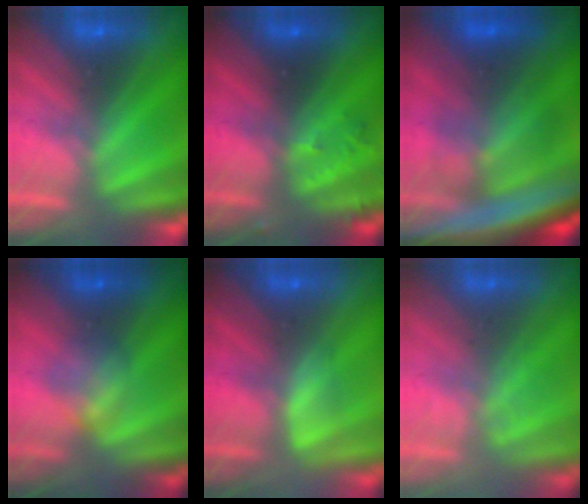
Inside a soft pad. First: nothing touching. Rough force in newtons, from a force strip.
{"total": 2.8}
{"total": 8.7}
{"total": 2.4}
{"total": 2.7}
{"total": 1.7}